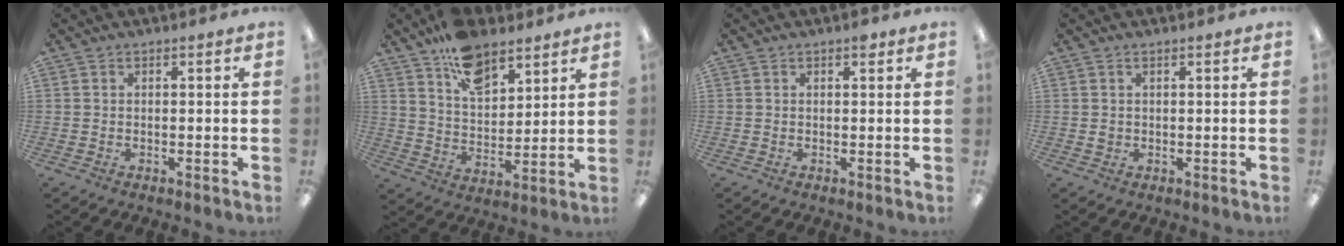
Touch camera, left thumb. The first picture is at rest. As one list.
[{"total": 12.3, "force": [8.7, 6.5, 5.8], "torque": [-0.092, -0.047, 0.159]}, {"total": 1.5, "force": [0.9, 0.6, 1.0], "torque": [-0.007, -0.003, 0.011]}, {"total": 1.1, "force": [0.4, 0.9, 0.5], "torque": [-0.012, 0.004, 0.006]}]